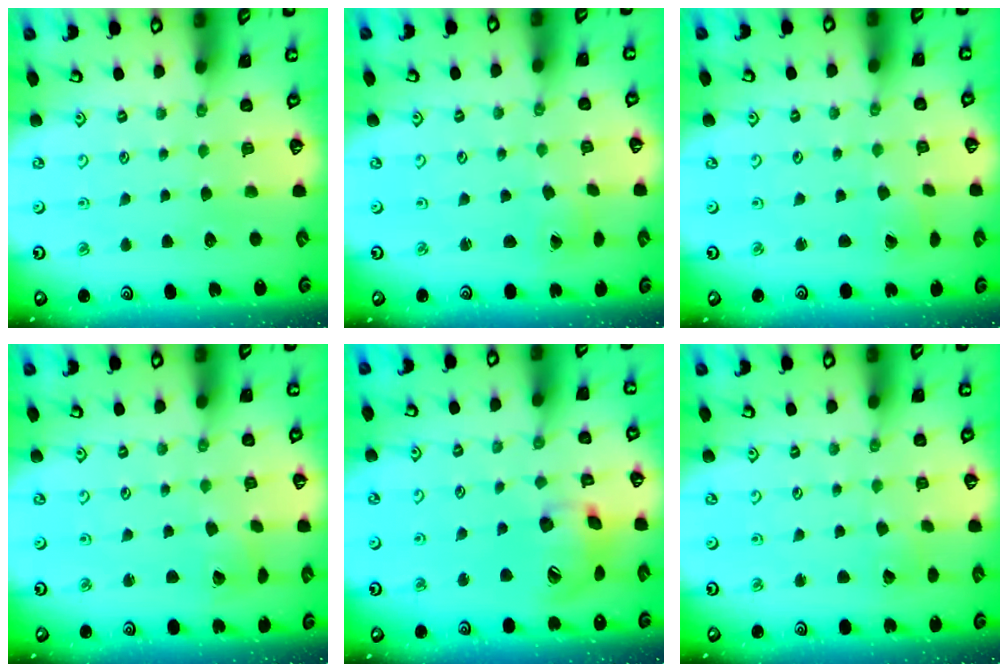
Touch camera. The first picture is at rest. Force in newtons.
{"total": 1.3, "press": 1.3, "slide": 0.1}
{"total": 1.8, "press": 1.8, "slide": 0.1}
{"total": 2.9, "press": 2.9, "slide": 0.2}
{"total": 16.2, "press": 16.0, "slide": 2.4}
{"total": 2.7, "press": 2.7, "slide": 0.2}